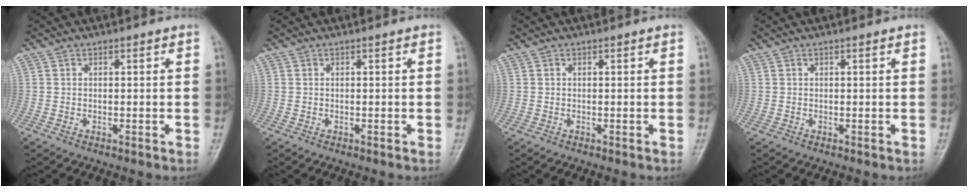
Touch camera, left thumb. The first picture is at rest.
{"total": 0.0}
{"total": 0.0}
{"total": 0.0}